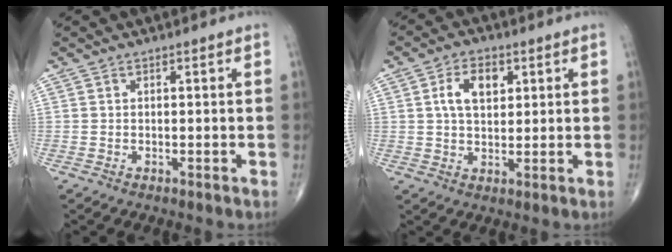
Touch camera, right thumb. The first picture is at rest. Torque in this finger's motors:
{"motor_torque": [-0.45, 0.85, 0.52, 0.17, 0.04]}